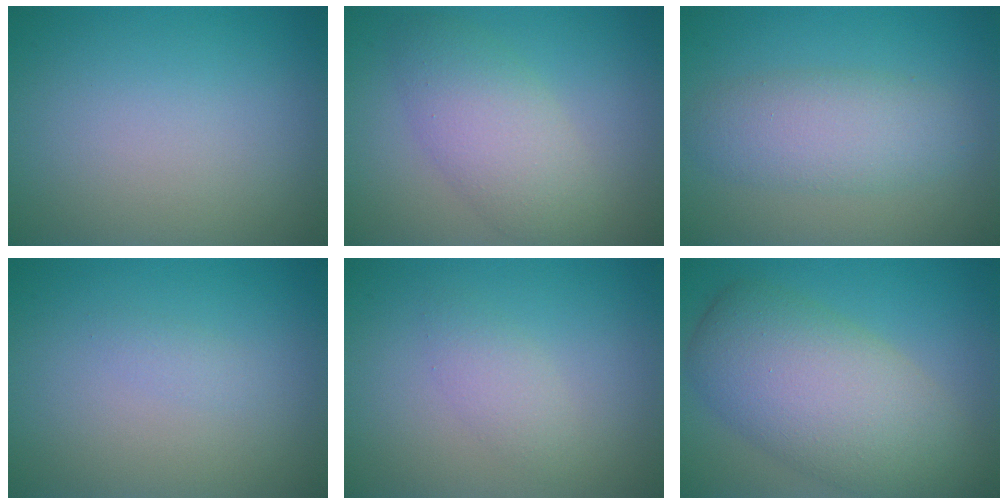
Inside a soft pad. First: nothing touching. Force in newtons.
{"total": 4.6, "press": 4.6, "slide": 0.0}
{"total": 4.2, "press": 4.2, "slide": 0.2}
{"total": 0.7, "press": 0.7, "slide": 0.0}
{"total": 1.7, "press": 1.7, "slide": 0.1}
{"total": 9.5, "press": 9.5, "slide": 0.7}